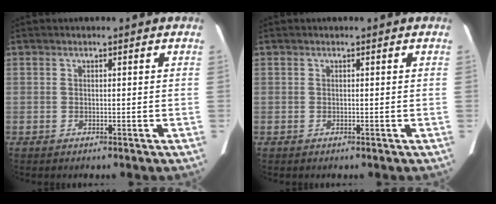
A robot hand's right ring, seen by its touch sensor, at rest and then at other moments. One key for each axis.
{"total": 0.0}